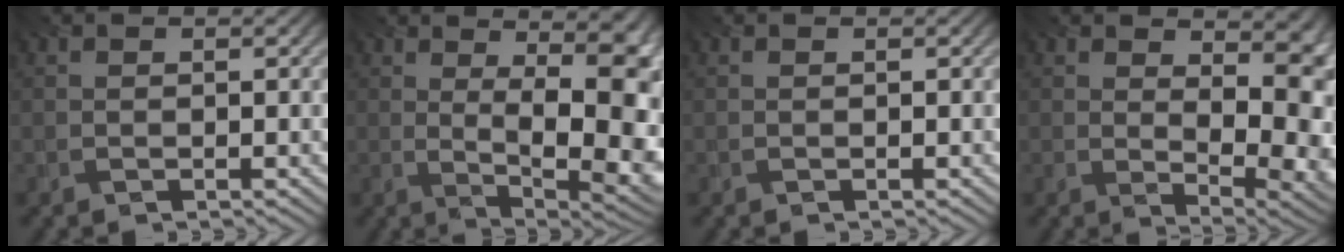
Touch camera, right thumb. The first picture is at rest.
{"total": 12.4, "force": [1.4, 3.9, 11.6], "torque": [-0.139, 0.014, 0.027]}
{"total": 0.0}
{"total": 10.1, "force": [2.4, 4.8, 8.5], "torque": [-0.099, -0.005, 0.055]}